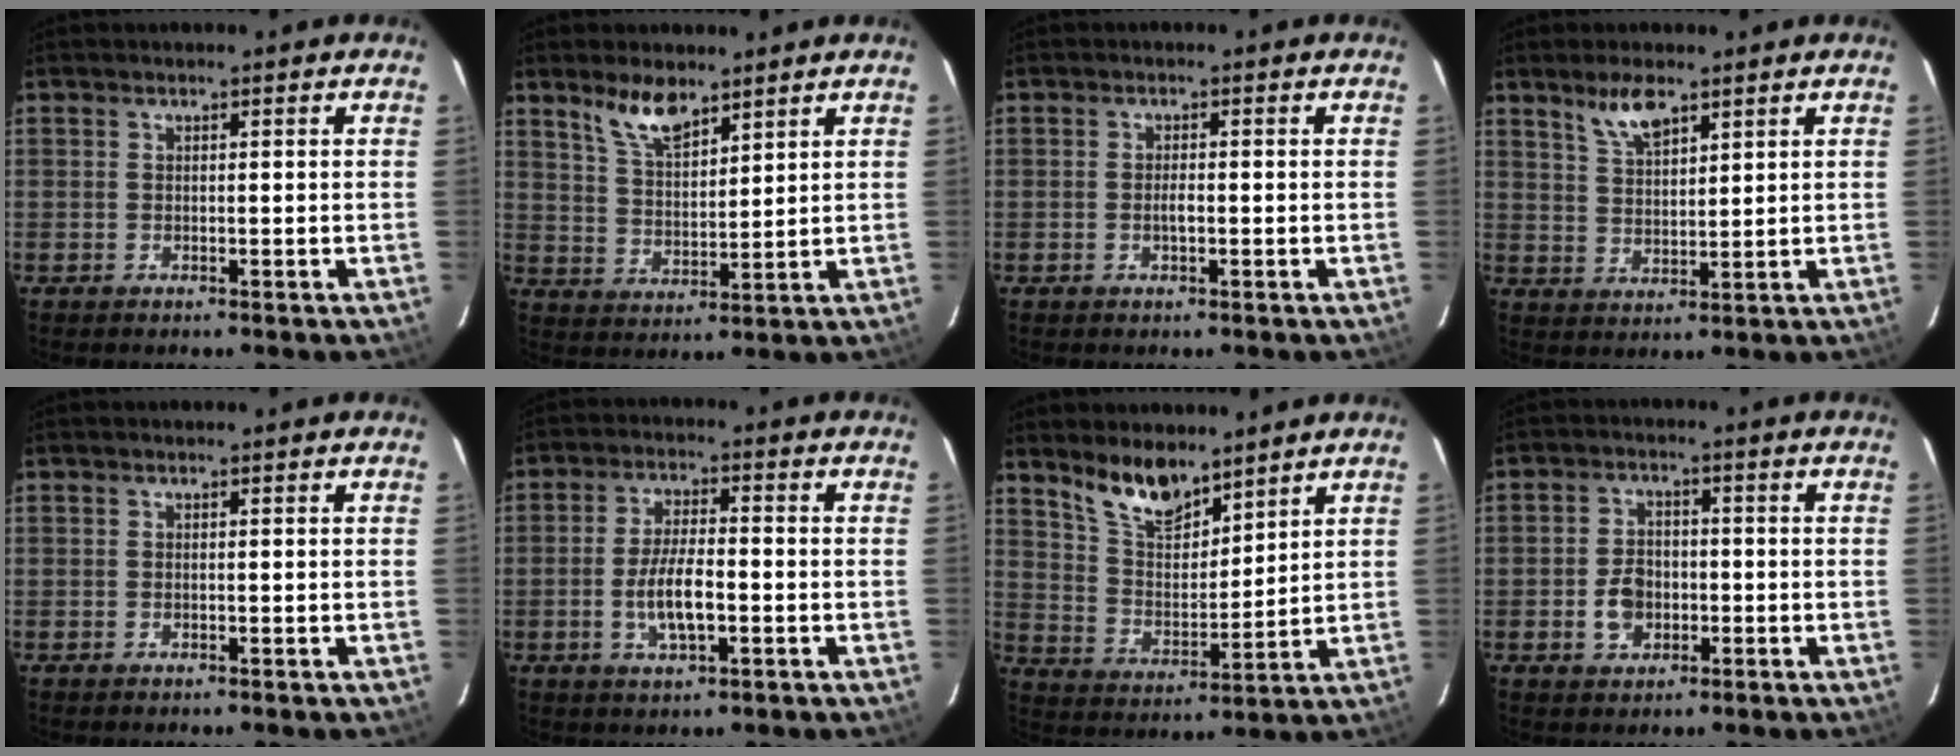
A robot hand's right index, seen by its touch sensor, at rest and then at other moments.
{"total": 7.6, "force": [5.7, 2.6, 4.3], "torque": [-0.078, 0.005, 0.115]}
{"total": 1.6, "force": [-0.4, 0.6, 1.4], "torque": [-0.027, 0.000, -0.008]}
{"total": 6.0, "force": [4.3, 2.0, 3.7], "torque": [-0.067, 0.001, 0.086]}
{"total": 0.0}
{"total": 7.6, "force": [-2.0, 2.5, 6.8], "torque": [-0.135, -0.002, -0.037]}
{"total": 10.1, "force": [8.1, 3.6, 4.9], "torque": [-0.091, 0.003, 0.160]}
{"total": 5.4, "force": [-1.6, 4.1, 3.1], "torque": [-0.062, 0.013, -0.023]}